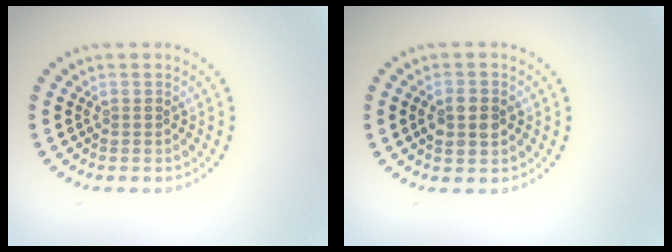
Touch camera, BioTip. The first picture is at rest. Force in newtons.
{"total": 2.8, "press": 2.8, "slide": 0.2}